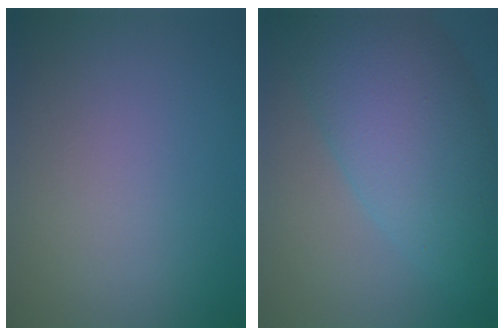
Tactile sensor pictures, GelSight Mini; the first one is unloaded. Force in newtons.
{"total": 10.3, "press": 10.3, "slide": 0.2}